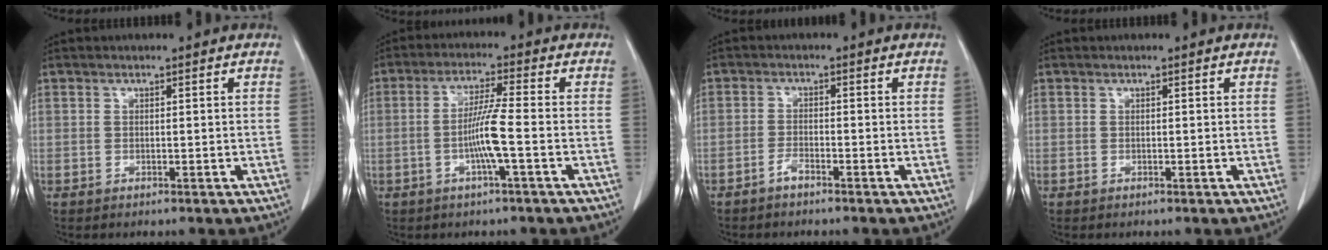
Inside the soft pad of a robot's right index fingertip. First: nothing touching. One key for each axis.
{"total": 6.1, "fx": -1.6, "fy": -0.6, "fz": 5.9, "tx": -0.120, "ty": 0.001, "tz": -0.031}
{"total": 1.6, "fx": -1.4, "fy": 0.2, "fz": 0.8, "tx": -0.018, "ty": 0.000, "tz": -0.029}
{"total": 0.0}